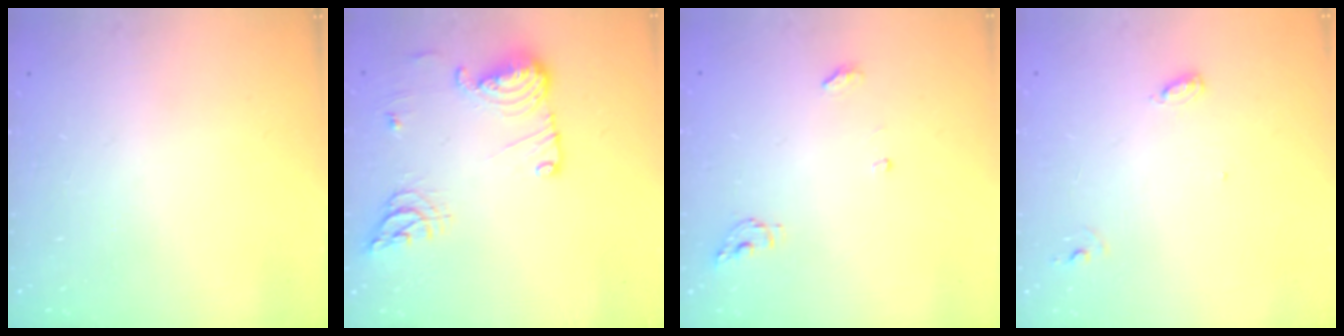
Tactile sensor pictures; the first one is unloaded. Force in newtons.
{"total": 17.5, "press": 16.1, "slide": 6.9}
{"total": 4.3, "press": 4.3, "slide": 0.4}
{"total": 5.0, "press": 5.0, "slide": 0.4}